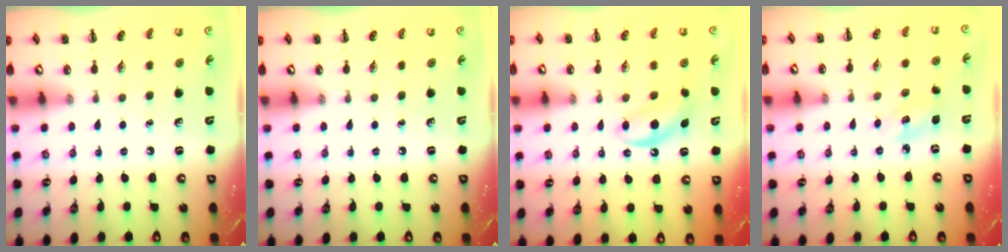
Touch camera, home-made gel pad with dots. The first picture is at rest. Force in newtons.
{"total": 0.0}
{"total": 6.0, "press": 5.8, "slide": 1.4}
{"total": 4.9, "press": 4.7, "slide": 1.2}